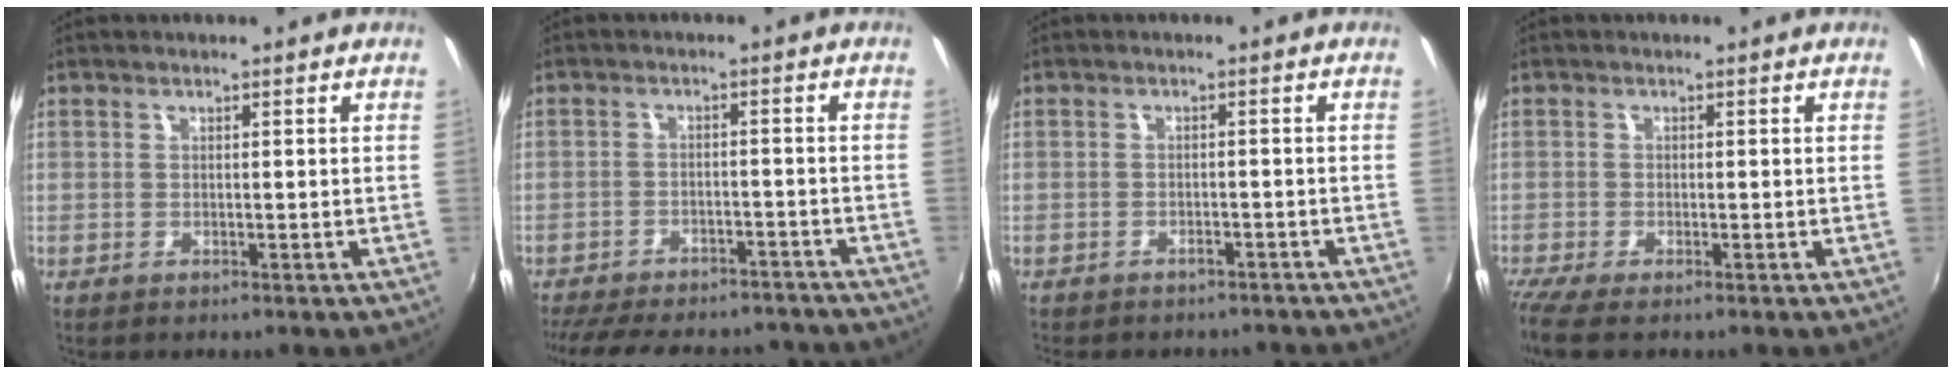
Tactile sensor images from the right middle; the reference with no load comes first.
{"total": 20.3, "force": [-17.4, 6.9, 7.8], "torque": [-0.175, -0.002, -0.227]}
{"total": 6.0, "force": [-5.4, 2.1, 1.7], "torque": [-0.043, -0.010, -0.070]}
{"total": 4.1, "force": [-3.3, 0.2, 2.5], "torque": [-0.061, -0.022, -0.066]}